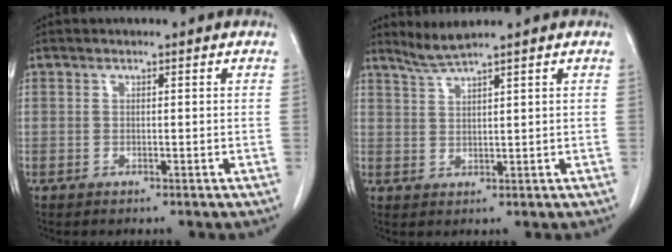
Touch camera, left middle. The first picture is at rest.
{"total": 2.9, "force": [2.5, -1.2, 0.8], "torque": [-0.023, -0.006, 0.060]}